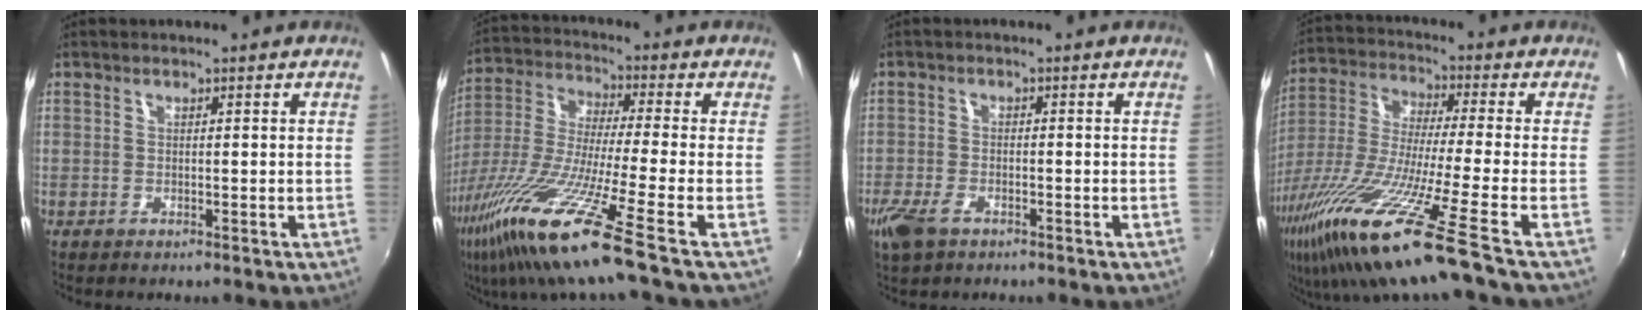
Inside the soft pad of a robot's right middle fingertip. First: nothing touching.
{"total": 18.1, "force": [-11.3, -0.9, 14.1], "torque": [-0.292, -0.048, -0.216]}
{"total": 5.2, "force": [-3.3, 2.6, 3.2], "torque": [-0.085, -0.013, -0.063]}
{"total": 19.1, "force": [-12.2, -1.3, 14.7], "torque": [-0.284, -0.062, -0.225]}